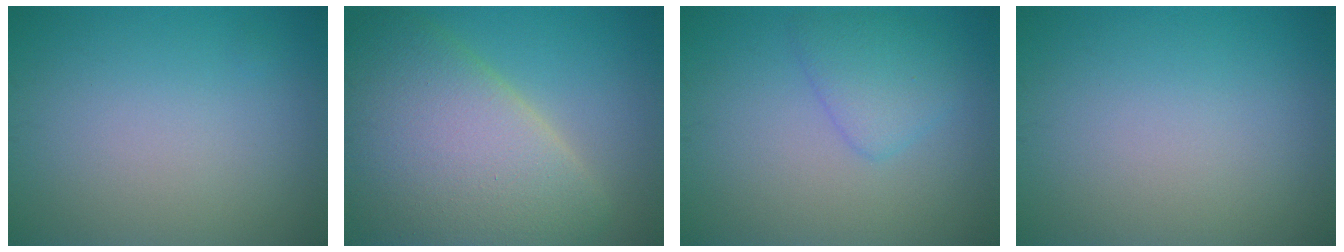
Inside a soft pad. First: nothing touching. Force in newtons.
{"total": 11.2, "press": 11.2, "slide": 0.9}
{"total": 2.7, "press": 2.7, "slide": 0.0}
{"total": 0.0}